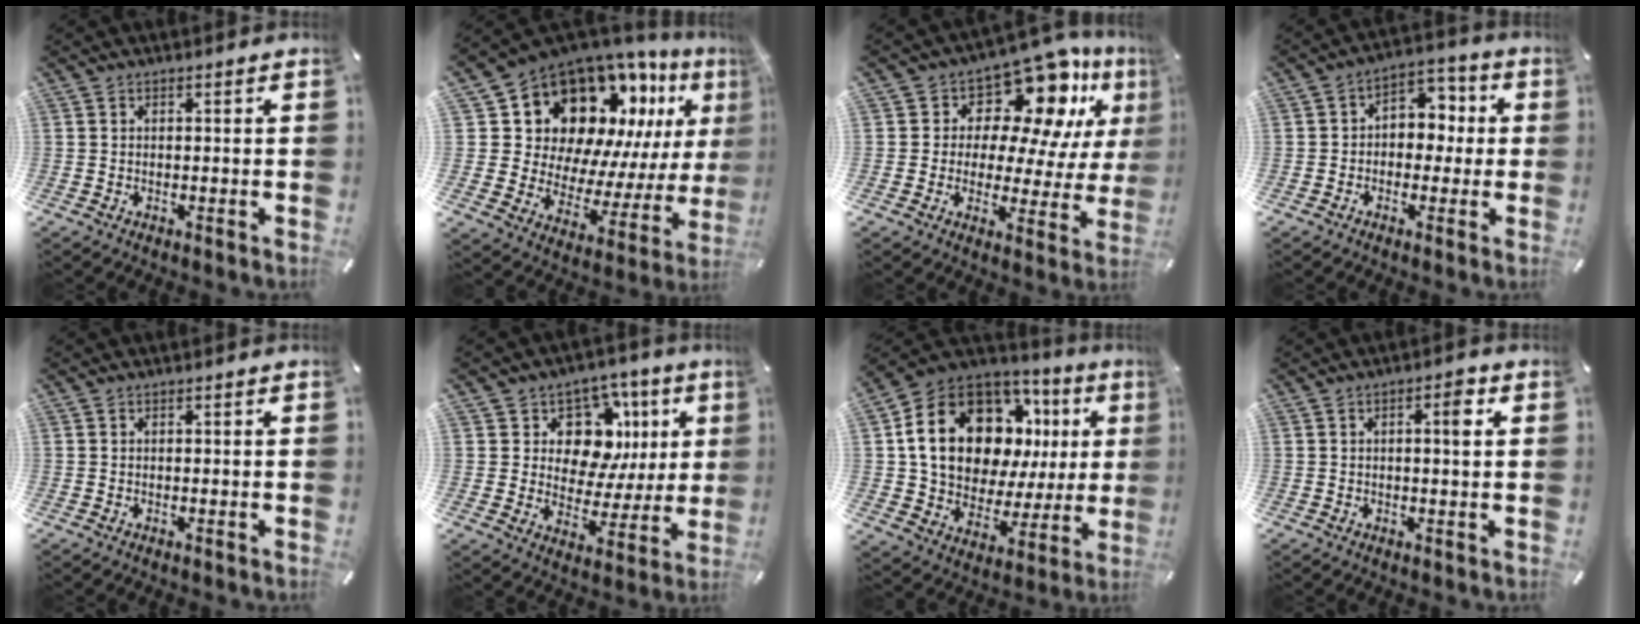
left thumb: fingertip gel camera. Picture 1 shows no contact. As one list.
[{"total": 17.2, "force": [11.6, 10.8, 6.8], "torque": [-0.118, -0.111, 0.223]}, {"total": 13.6, "force": [8.9, 7.8, 6.7], "torque": [-0.100, -0.079, 0.152]}, {"total": 6.1, "force": [-1.0, 5.3, 2.9], "torque": [-0.034, 0.010, -0.024]}, {"total": 0.0}, {"total": 12.0, "force": [4.6, 9.6, 5.5], "torque": [-0.073, -0.040, 0.086]}, {"total": 21.6, "force": [8.3, 14.6, 13.7], "torque": [-0.245, -0.043, 0.154]}, {"total": 3.8, "force": [1.0, 1.0, 3.6], "torque": [-0.048, -0.001, 0.007]}]